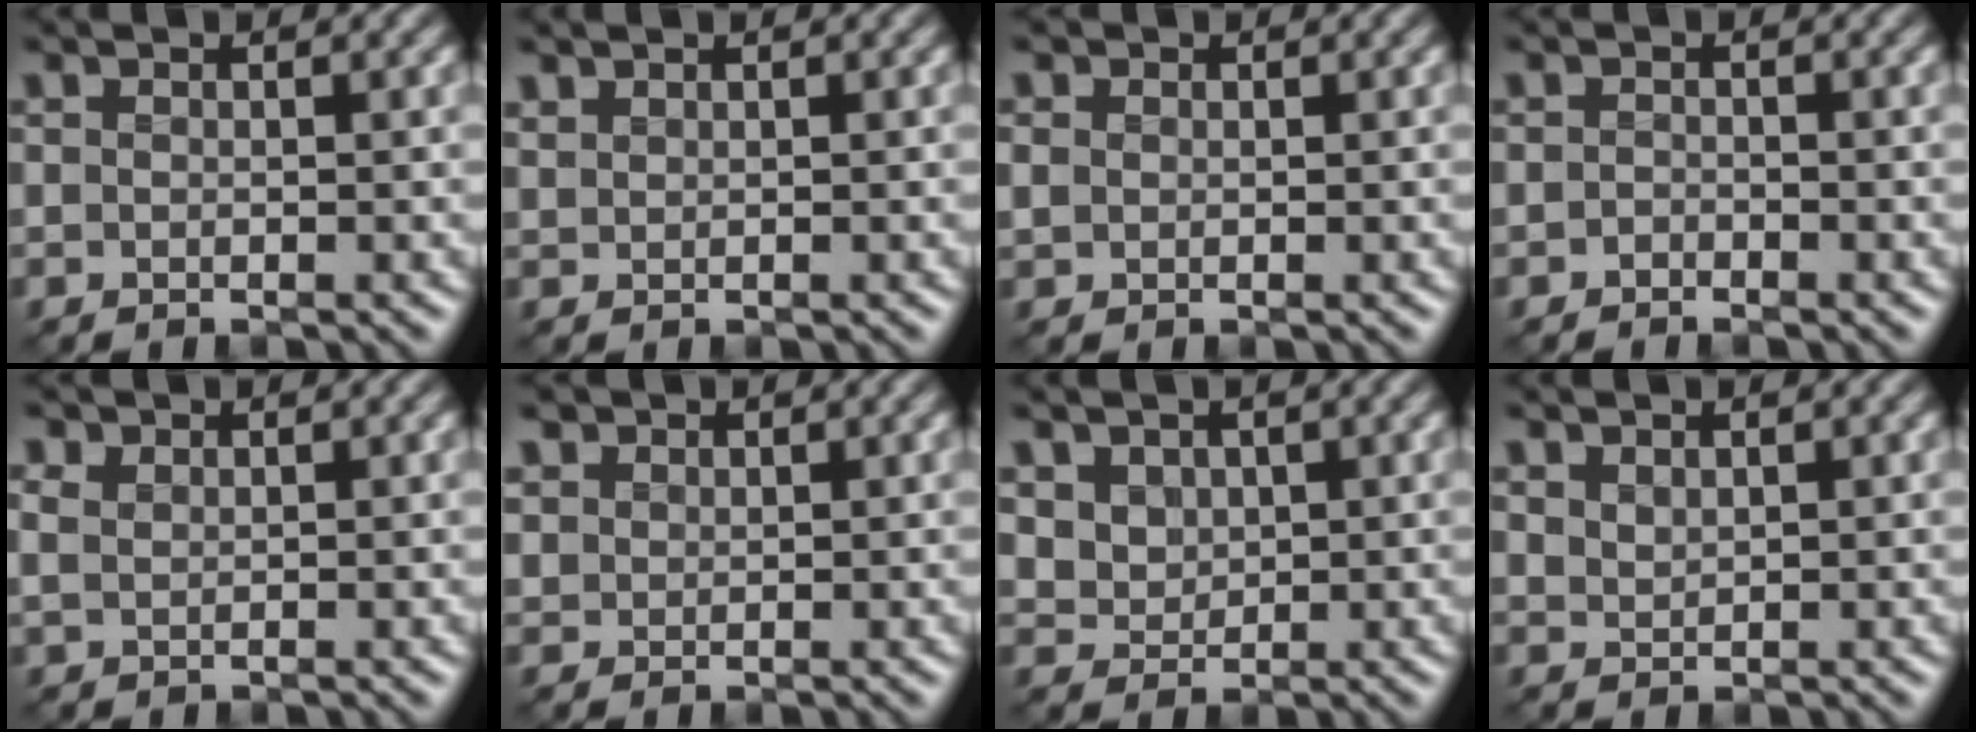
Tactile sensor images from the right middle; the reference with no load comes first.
{"total": 0.8, "force": [0.6, 0.4, 0.1], "torque": [-0.009, 0.000, 0.016]}
{"total": 1.3, "force": [0.2, 1.2, 0.4], "torque": [-0.011, -0.004, 0.002]}
{"total": 0.9, "force": [-0.8, 0.3, 0.1], "torque": [0.000, -0.004, -0.018]}
{"total": 1.3, "force": [0.7, 0.9, 0.7], "torque": [-0.020, 0.000, 0.015]}
{"total": 1.6, "force": [0.8, 1.4, 0.3], "torque": [-0.017, -0.004, 0.021]}
{"total": 3.8, "force": [1.7, 2.9, 1.7], "torque": [-0.057, 0.001, 0.042]}
{"total": 1.1, "force": [0.7, 0.6, 0.5], "torque": [-0.016, -0.002, 0.016]}